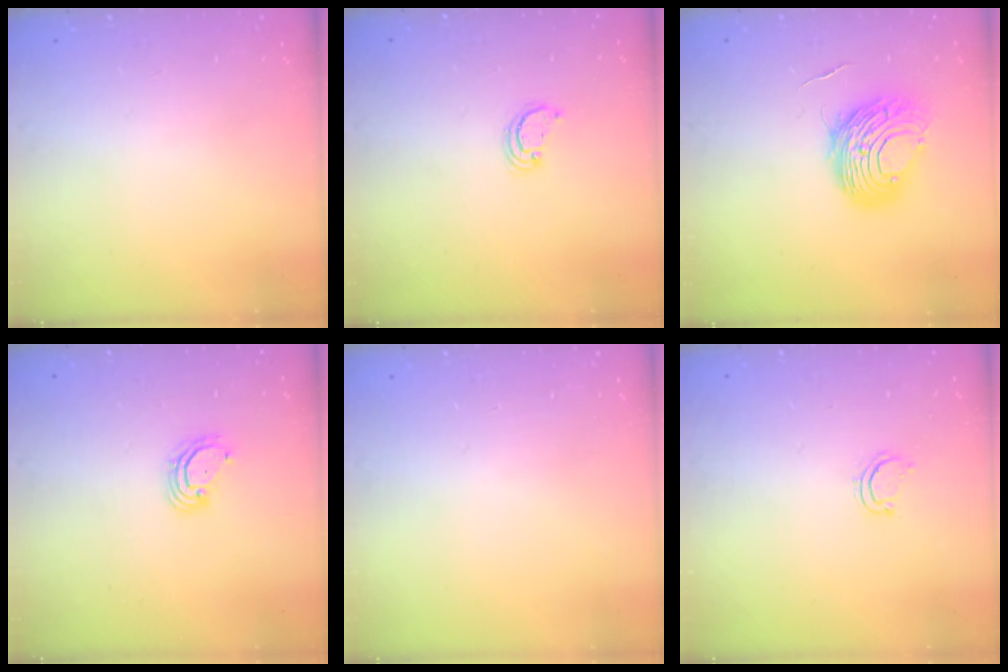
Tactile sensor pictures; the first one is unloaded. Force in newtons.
{"total": 2.6, "press": 2.6, "slide": 0.2}
{"total": 9.5, "press": 9.5, "slide": 1.0}
{"total": 4.3, "press": 4.3, "slide": 0.2}
{"total": 0.0}
{"total": 4.3, "press": 4.2, "slide": 1.0}